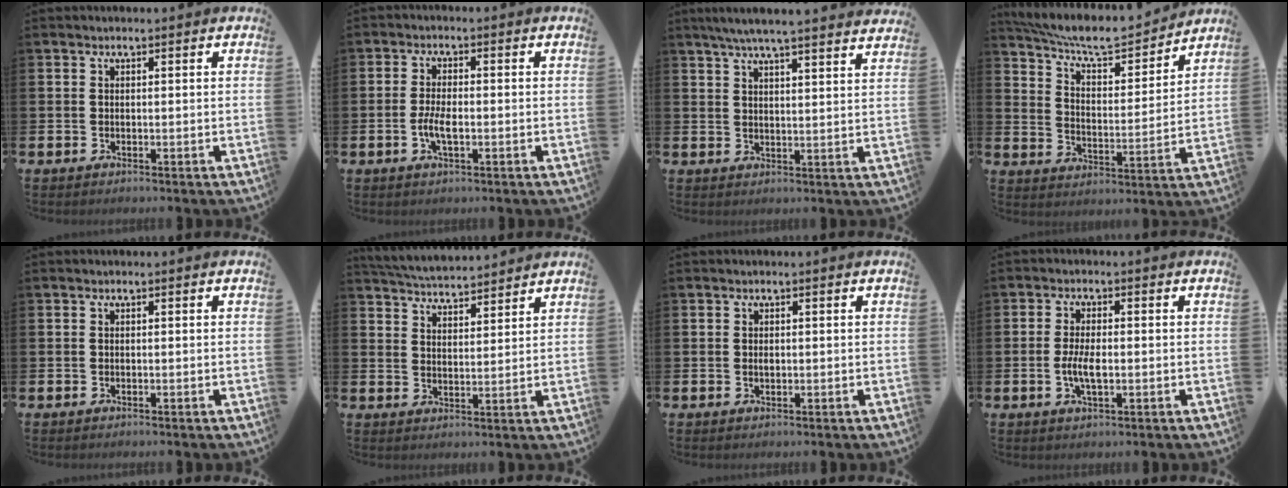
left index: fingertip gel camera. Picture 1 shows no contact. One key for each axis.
{"total": 3.3, "fx": -1.0, "fy": 1.2, "fz": 2.9, "tx": -0.056, "ty": -0.001, "tz": -0.021}
{"total": 6.1, "fx": 5.8, "fy": -0.1, "fz": 1.9, "tx": -0.049, "ty": -0.025, "tz": 0.102}
{"total": 8.0, "fx": 7.3, "fy": 1.6, "fz": 2.8, "tx": -0.081, "ty": -0.054, "tz": 0.124}
{"total": 0.0}
{"total": 4.8, "fx": 4.8, "fy": 0.3, "fz": 0.3, "tx": -0.027, "ty": -0.030, "tz": 0.085}
{"total": 0.6, "fx": -0.1, "fy": 0.3, "fz": 0.5, "tx": -0.008, "ty": 0.002, "tz": -0.003}
{"total": 3.8, "fx": -0.8, "fy": 1.5, "fz": 3.4, "tx": -0.059, "ty": -0.004, "tz": -0.019}